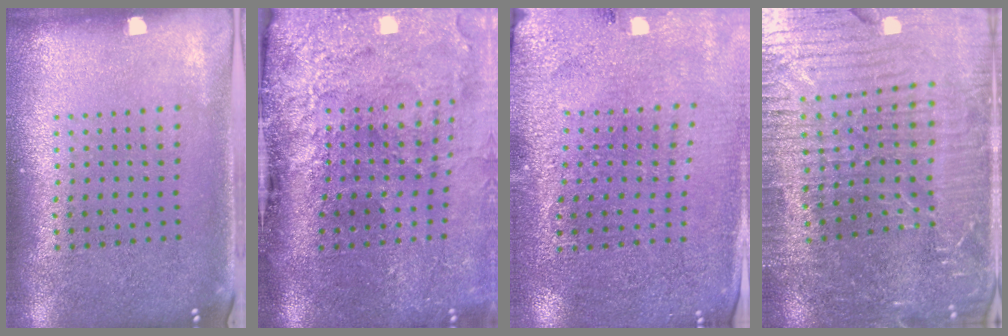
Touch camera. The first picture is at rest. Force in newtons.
{"total": 4.7, "press": 3.6, "slide": 3.0}
{"total": 2.8, "press": 2.8, "slide": 0.2}
{"total": 5.2, "press": 4.9, "slide": 1.9}